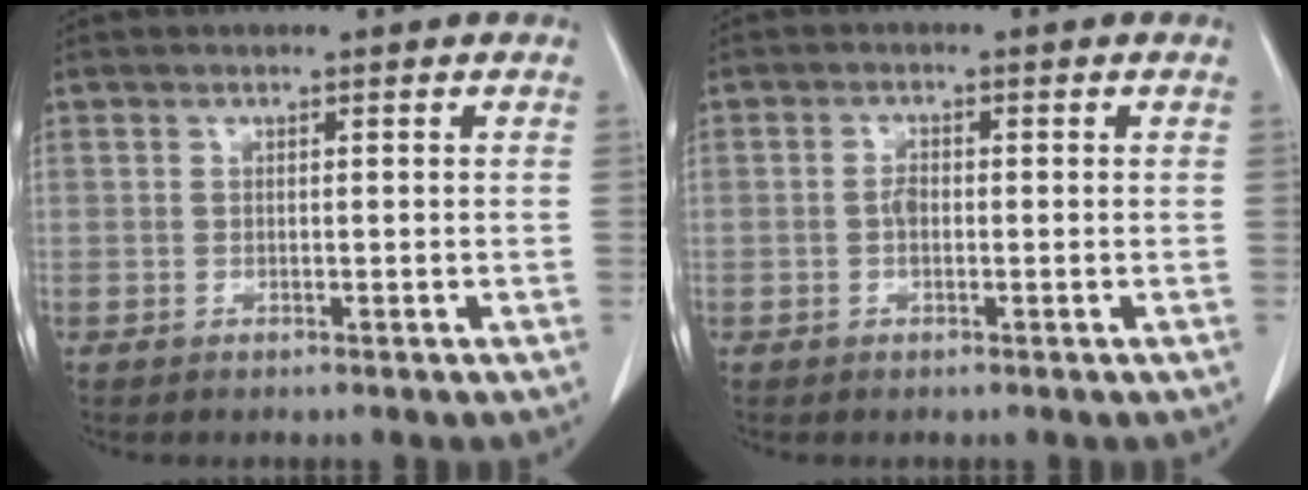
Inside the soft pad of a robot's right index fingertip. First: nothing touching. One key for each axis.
{"total": 1.8, "fx": -0.2, "fy": 1.0, "fz": 1.5, "tx": -0.028, "ty": 0.003, "tz": -0.005}